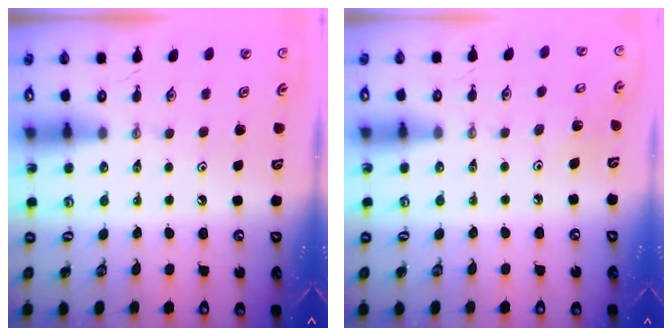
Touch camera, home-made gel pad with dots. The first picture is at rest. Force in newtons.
{"total": 3.3, "press": 3.3, "slide": 0.3}